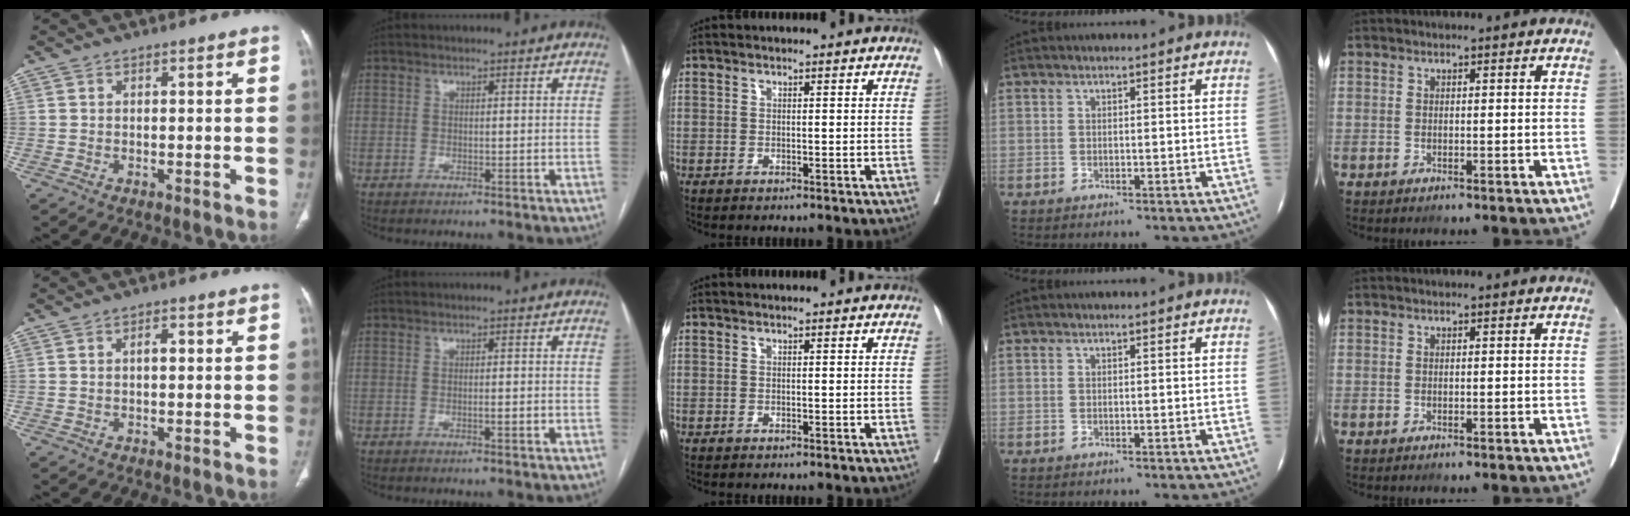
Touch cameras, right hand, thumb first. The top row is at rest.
{"thumb": {"total": 1.8, "force": [0.2, 0.9, 1.5], "torque": [-0.025, 0.005, 0.002]}, "index": {"total": 1.1, "force": [-0.4, 0.1, 1.0], "torque": [-0.018, 0.000, -0.006]}}